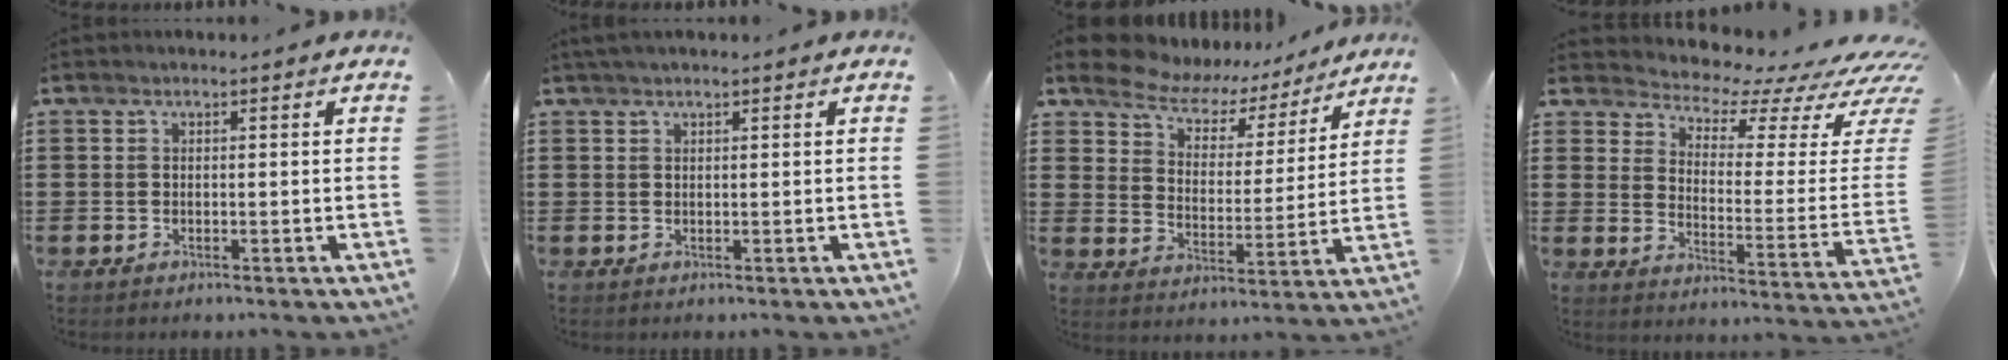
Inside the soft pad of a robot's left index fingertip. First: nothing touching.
{"total": 0.9, "force": [0.7, 0.0, 0.6], "torque": [-0.013, 0.000, 0.013]}
{"total": 6.4, "force": [5.8, 2.2, 1.4], "torque": [-0.064, -0.035, 0.098]}
{"total": 4.6, "force": [4.2, 0.8, 1.5], "torque": [-0.040, -0.051, 0.065]}